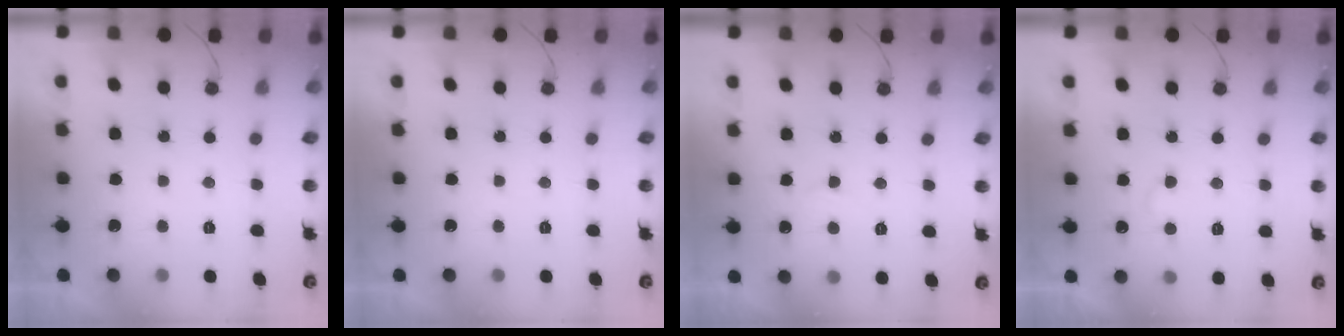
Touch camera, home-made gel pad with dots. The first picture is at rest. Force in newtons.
{"total": 0.0}
{"total": 3.9, "press": 3.8, "slide": 0.4}
{"total": 4.6, "press": 4.5, "slide": 0.4}